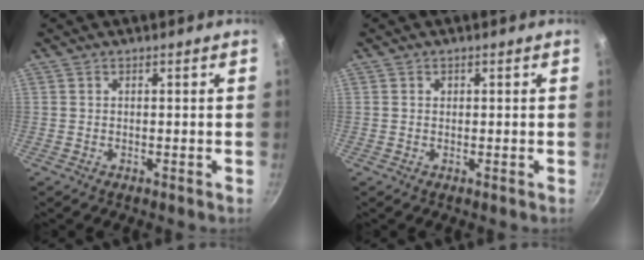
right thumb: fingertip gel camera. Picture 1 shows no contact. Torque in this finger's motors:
{"motor_torque": [-0.18, 0.29, 0.34, 0.11, -0.01]}